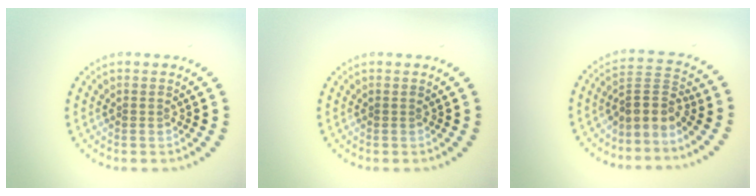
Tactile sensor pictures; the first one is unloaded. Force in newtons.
{"total": 0.0}
{"total": 3.0, "press": 2.1, "slide": 2.1}